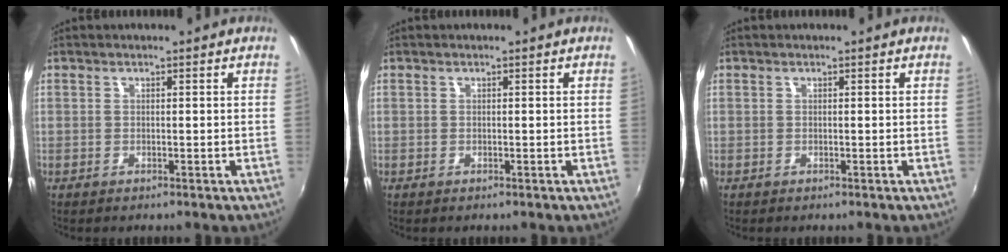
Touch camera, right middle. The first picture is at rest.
{"total": 0.0}
{"total": 0.0}